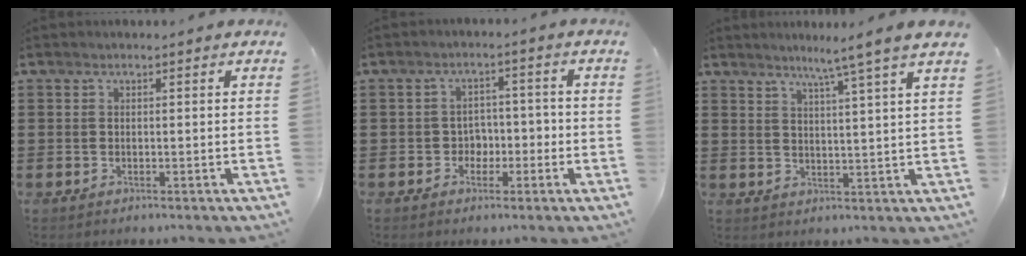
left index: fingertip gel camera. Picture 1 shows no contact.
{"total": 3.2, "force": [-1.4, 2.7, 1.1], "torque": [-0.025, 0.003, -0.036]}
{"total": 5.5, "force": [4.1, -1.4, 3.3], "torque": [-0.074, -0.018, 0.066]}